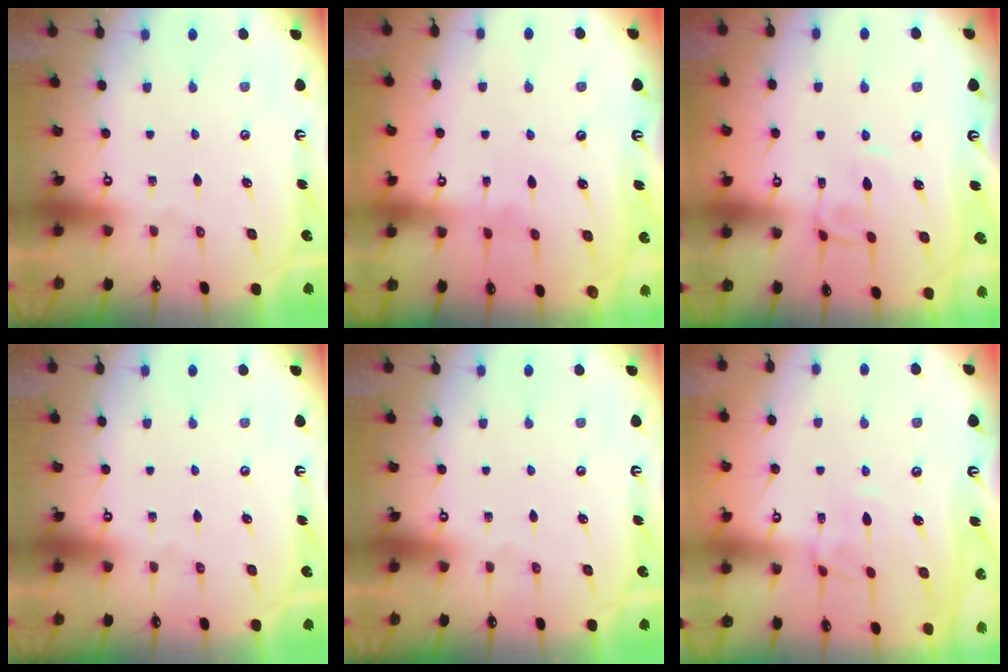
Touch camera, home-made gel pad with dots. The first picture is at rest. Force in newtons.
{"total": 2.3, "press": 2.3, "slide": 0.3}
{"total": 2.9, "press": 2.9, "slide": 0.2}
{"total": 0.0}
{"total": 0.0}
{"total": 2.2, "press": 2.0, "slide": 0.8}